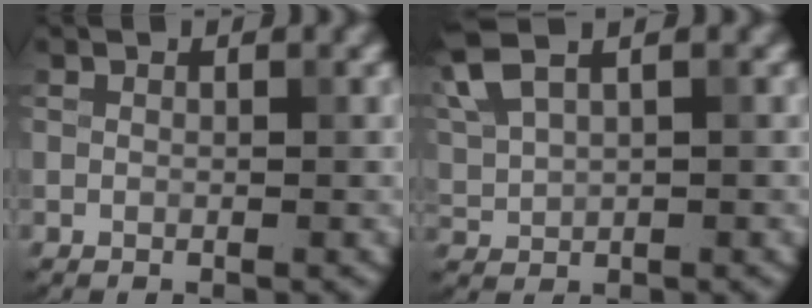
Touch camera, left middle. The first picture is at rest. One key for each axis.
{"total": 5.0, "fx": 3.1, "fy": 1.7, "fz": 3.5, "tx": -0.094, "ty": 0.022, "tz": 0.063}